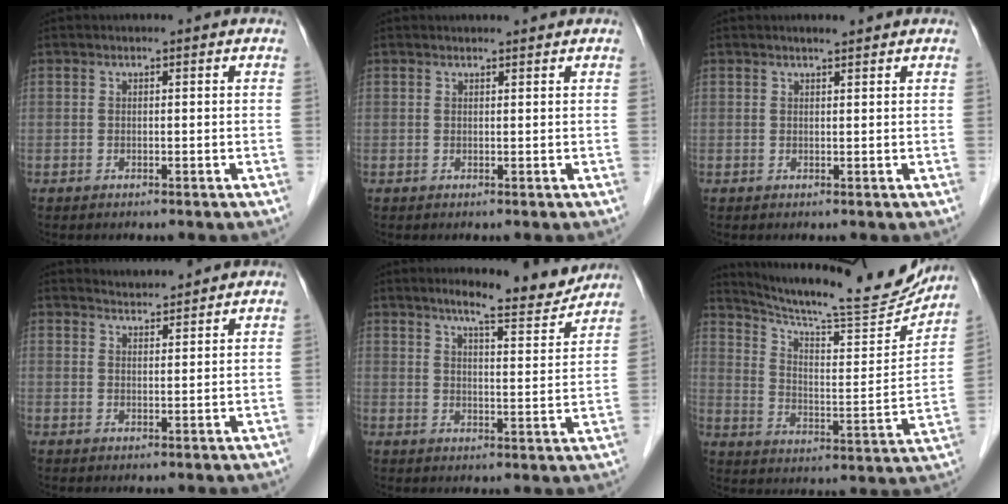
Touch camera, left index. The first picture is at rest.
{"total": 1.8, "force": [1.8, 0.2, 0.3], "torque": [-0.008, 0.008, 0.025]}
{"total": 1.6, "force": [1.4, 0.1, 0.8], "torque": [-0.017, 0.006, 0.024]}
{"total": 2.8, "force": [2.8, -0.1, -0.2], "torque": [-0.006, 0.010, 0.052]}
{"total": 9.4, "force": [8.4, 0.6, 4.1], "torque": [-0.062, -0.007, 0.115]}
{"total": 21.0, "force": [19.7, 1.3, 7.3], "torque": [-0.122, -0.048, 0.281]}